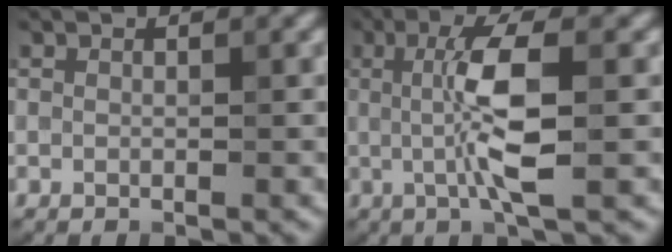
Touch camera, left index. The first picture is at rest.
{"total": 5.6, "force": [0.1, 1.0, 5.5], "torque": [-0.109, 0.002, 0.001]}